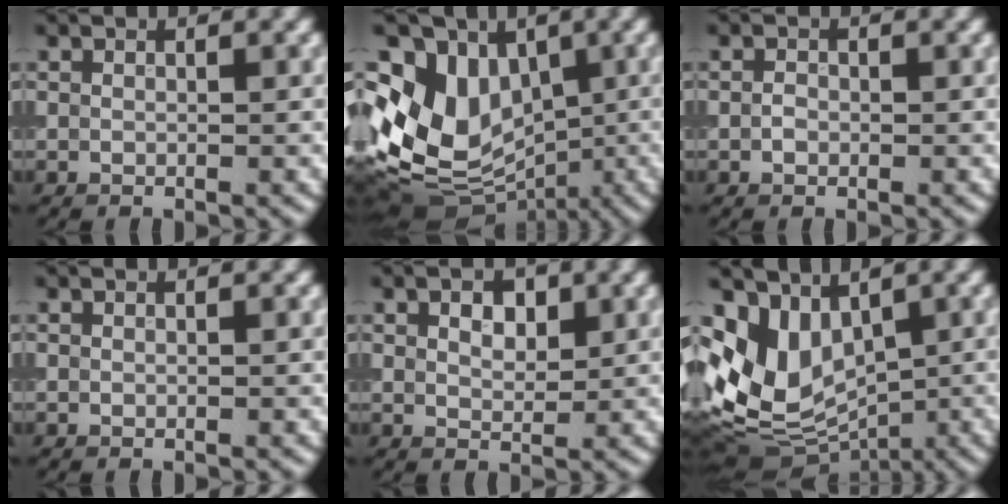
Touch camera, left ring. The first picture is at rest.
{"total": 11.1, "force": [-0.2, 8.7, 7.0], "torque": [-0.133, 0.011, -0.015]}
{"total": 0.8, "force": [-0.2, 0.6, 0.5], "torque": [-0.010, 0.001, -0.007]}
{"total": 0.0}
{"total": 2.6, "force": [1.2, 1.5, 1.8], "torque": [-0.028, 0.002, 0.021]}
{"total": 7.1, "force": [0.5, 5.3, 4.7], "torque": [-0.092, -0.011, 0.006]}